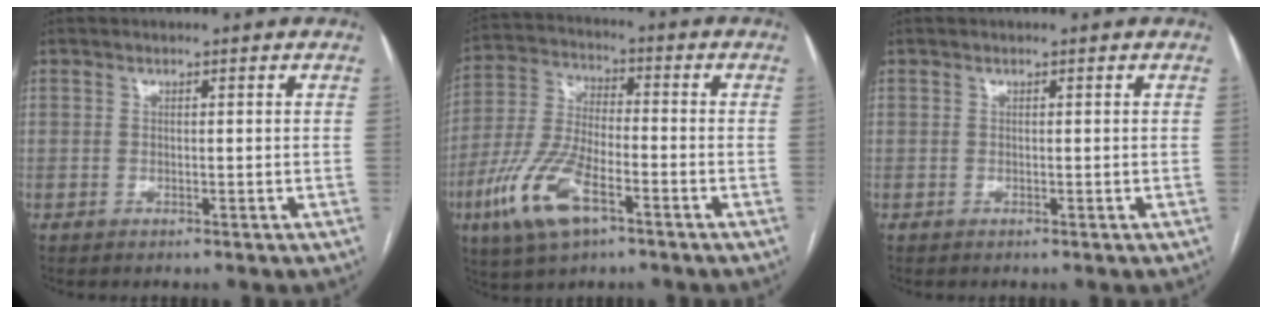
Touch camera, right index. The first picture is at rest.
{"total": 12.8, "force": [-6.2, 4.6, 10.2], "torque": [-0.229, -0.004, -0.114]}
{"total": 0.0}